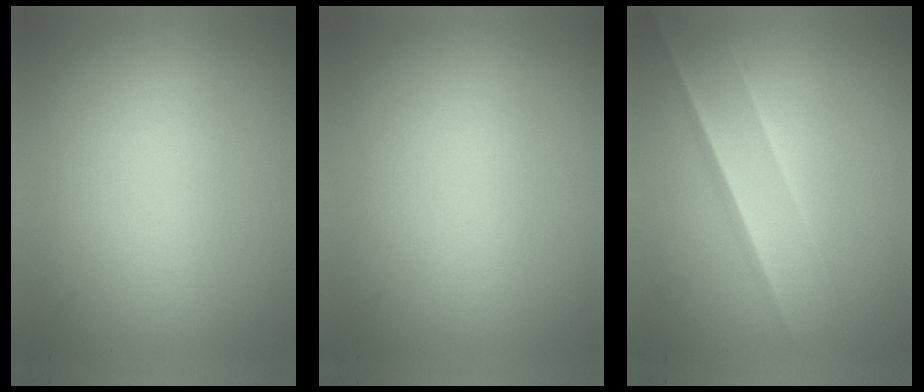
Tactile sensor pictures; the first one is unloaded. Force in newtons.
{"total": 0.0}
{"total": 1.5}